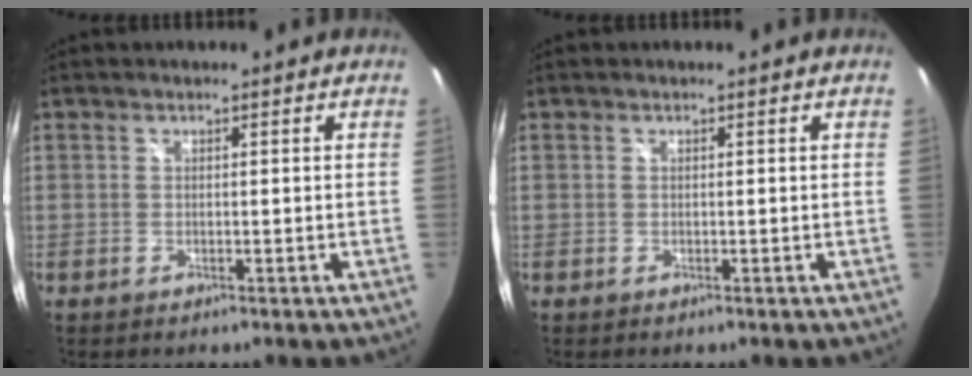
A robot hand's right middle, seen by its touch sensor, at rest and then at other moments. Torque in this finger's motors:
{"motor_torque": [0.00, 0.00, 0.00, 0.01]}